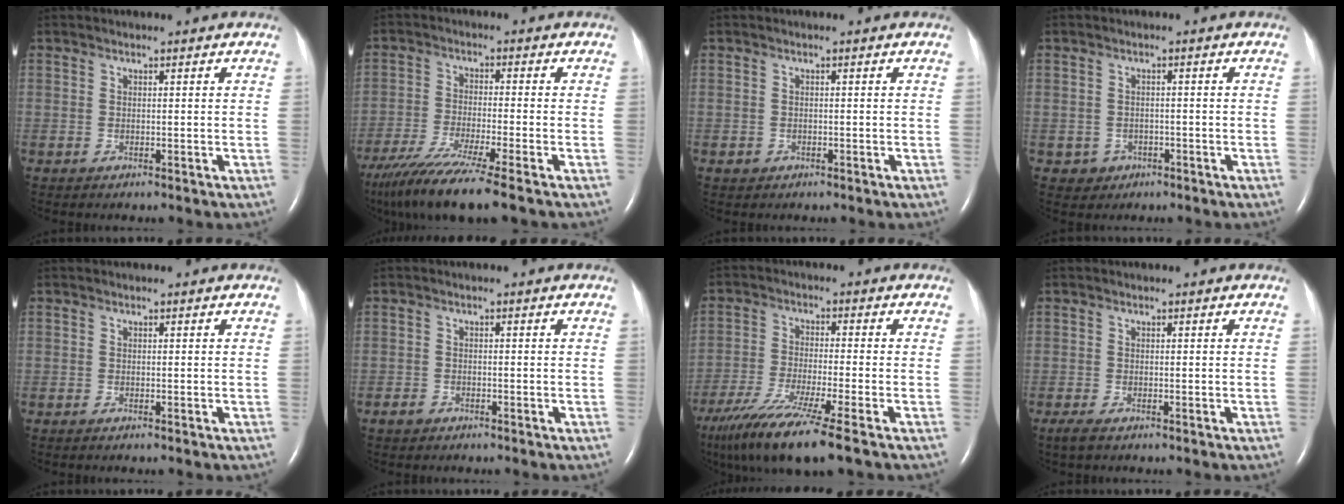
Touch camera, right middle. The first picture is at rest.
{"total": 12.6, "force": [-9.4, -0.5, 8.4], "torque": [-0.155, -0.043, -0.161]}
{"total": 0.8, "force": [-0.4, 0.7, 0.1], "torque": [-0.003, 0.003, -0.006]}
{"total": 2.4, "force": [-1.0, 2.1, 0.0], "torque": [0.002, 0.011, -0.011]}
{"total": 0.0}
{"total": 1.3, "force": [-1.0, 0.8, 0.2], "torque": [-0.008, 0.002, -0.019]}
{"total": 14.0, "force": [-9.8, -0.2, 10.0], "torque": [-0.195, -0.048, -0.171]}
{"total": 1.4, "force": [-1.0, 0.2, 1.0], "torque": [-0.032, -0.007, -0.020]}